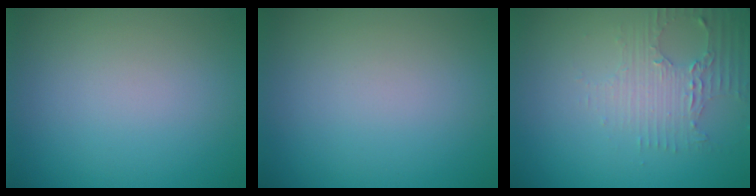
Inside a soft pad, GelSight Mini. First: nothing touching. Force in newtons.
{"total": 0.0}
{"total": 3.0, "press": 2.5, "slide": 1.7}